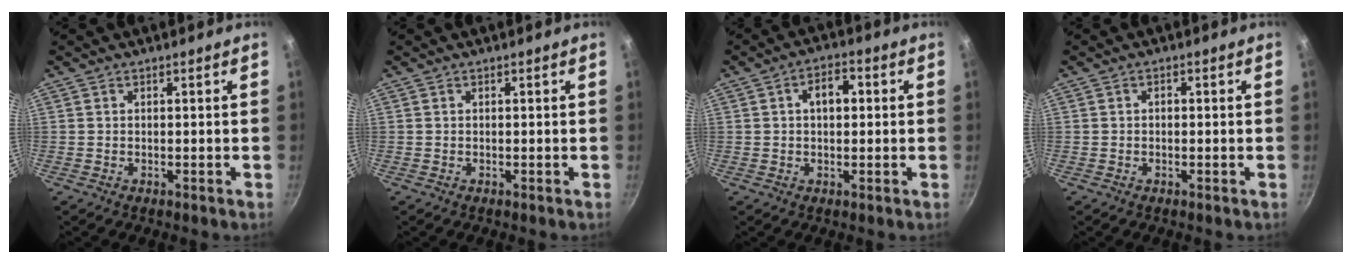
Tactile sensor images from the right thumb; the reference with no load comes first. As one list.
[{"total": 0.0}, {"total": 5.4, "force": [0.9, 3.3, 4.2], "torque": [-0.045, 0.015, 0.009]}, {"total": 0.9, "force": [0.0, 0.6, 0.6], "torque": [-0.010, 0.005, 0.000]}]